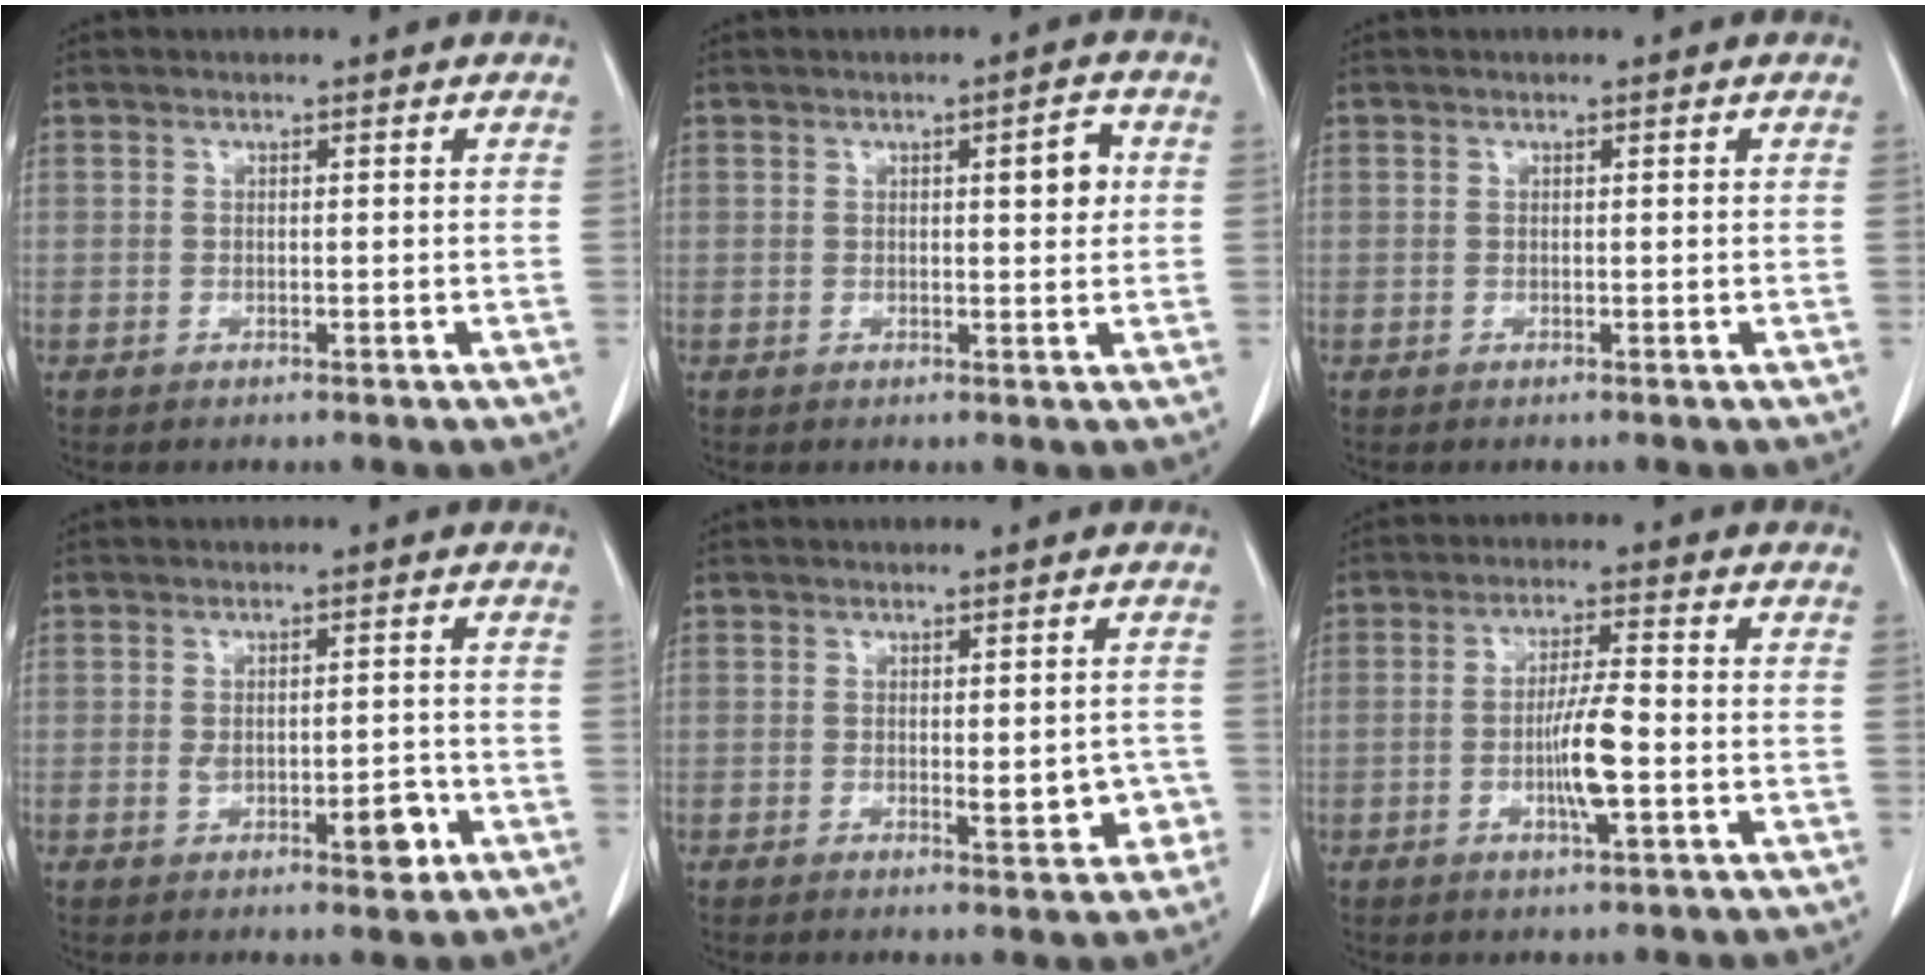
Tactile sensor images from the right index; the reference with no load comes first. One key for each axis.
{"total": 3.6, "fx": 0.9, "fy": 0.9, "fz": 3.3, "tx": -0.045, "ty": 0.002, "tz": 0.010}
{"total": 0.0}
{"total": 4.9, "fx": -1.4, "fy": 1.9, "fz": 4.3, "tx": -0.062, "ty": -0.001, "tz": -0.011}
{"total": 4.5, "fx": -0.9, "fy": 1.7, "fz": 4.0, "tx": -0.044, "ty": -0.004, "tz": -0.008}
{"total": 6.6, "fx": -1.5, "fy": 0.5, "fz": 6.4, "tx": -0.120, "ty": -0.003, "tz": -0.028}